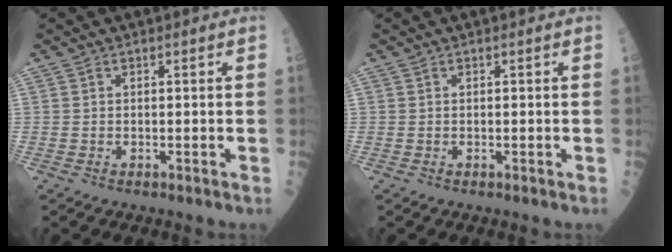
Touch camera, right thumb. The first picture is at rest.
{"total": 0.0}